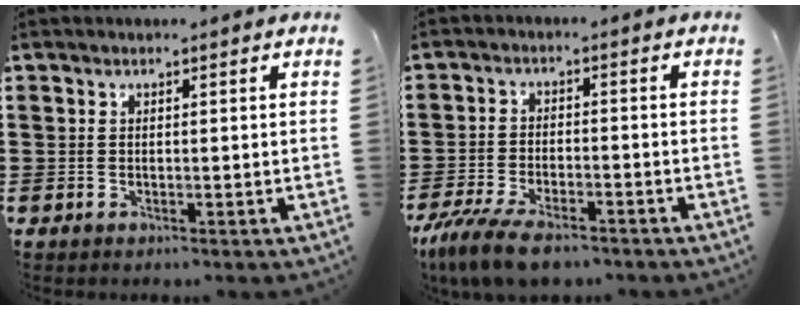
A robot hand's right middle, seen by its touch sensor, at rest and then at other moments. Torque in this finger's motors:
{"motor_torque": [2.14, -0.01, 0.52, 0.20]}